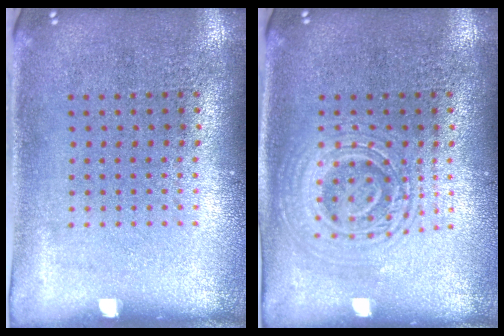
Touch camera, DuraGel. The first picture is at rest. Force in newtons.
{"total": 2.8, "press": 2.8, "slide": 0.4}